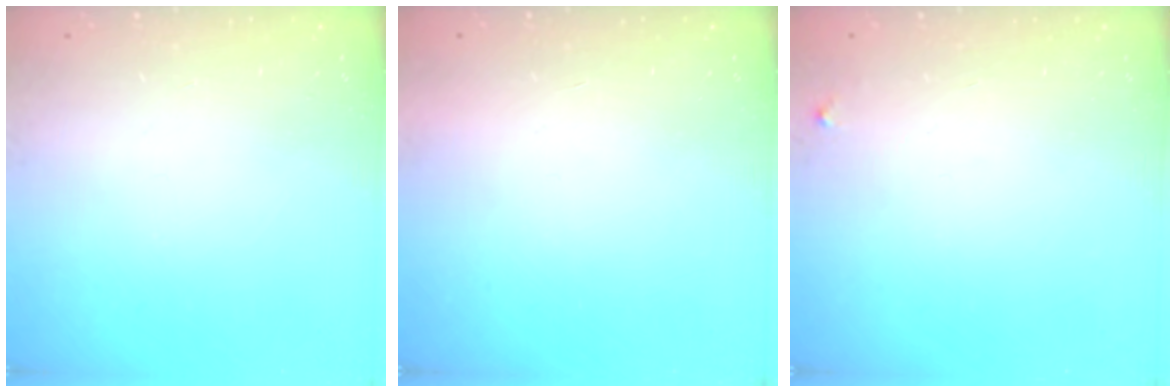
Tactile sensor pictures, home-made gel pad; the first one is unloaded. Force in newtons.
{"total": 1.5, "press": 1.5, "slide": 0.1}
{"total": 2.3, "press": 2.3, "slide": 0.2}